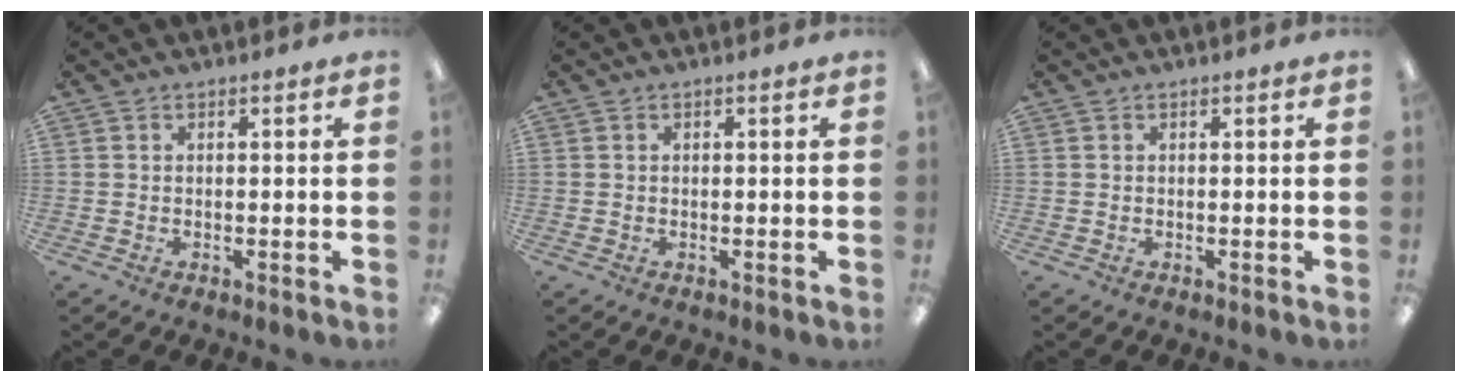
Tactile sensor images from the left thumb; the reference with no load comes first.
{"total": 0.0}
{"total": 0.0}